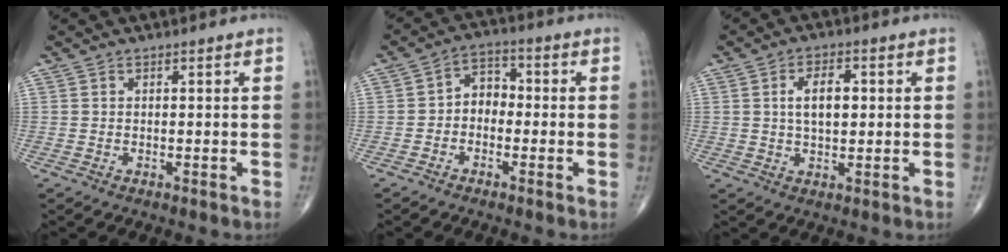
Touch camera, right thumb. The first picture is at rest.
{"total": 5.1, "force": [-1.1, 3.9, 3.1], "torque": [-0.025, 0.025, -0.037]}
{"total": 6.4, "force": [1.0, 3.5, 5.3], "torque": [-0.079, 0.003, 0.014]}